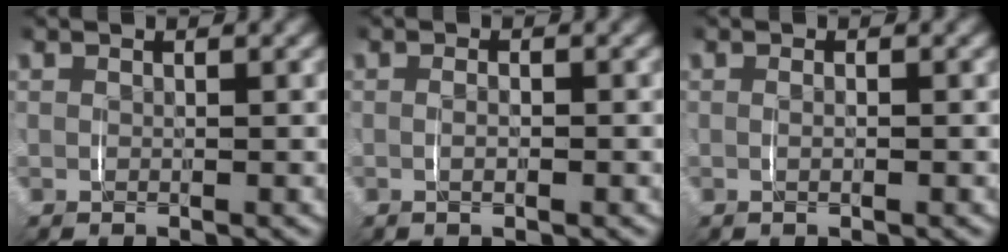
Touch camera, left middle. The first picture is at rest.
{"total": 1.0, "force": [-0.3, 0.2, 1.0], "torque": [-0.018, 0.000, -0.006]}
{"total": 0.7, "force": [-0.1, 0.0, 0.7], "torque": [-0.015, 0.000, -0.003]}